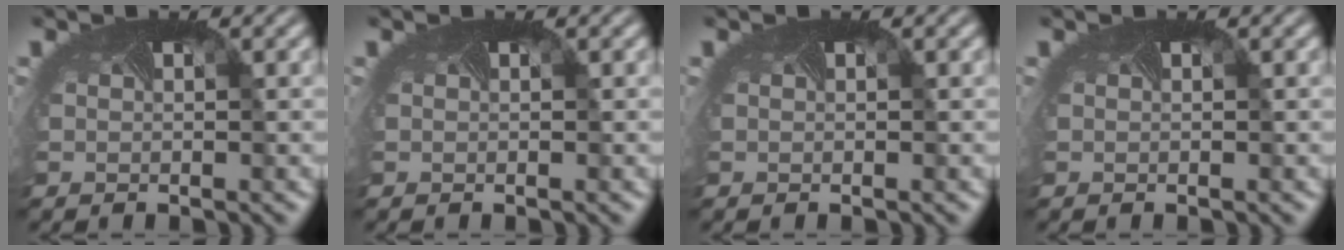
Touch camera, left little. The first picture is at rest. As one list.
[{"total": 0.0}, {"total": 0.0}, {"total": 0.0}]